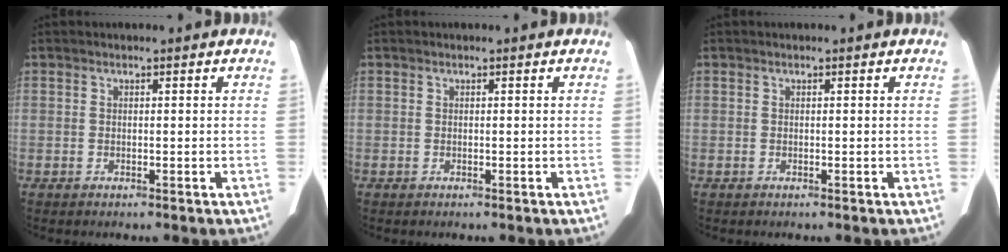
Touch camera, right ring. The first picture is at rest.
{"total": 0.0}
{"total": 0.0}